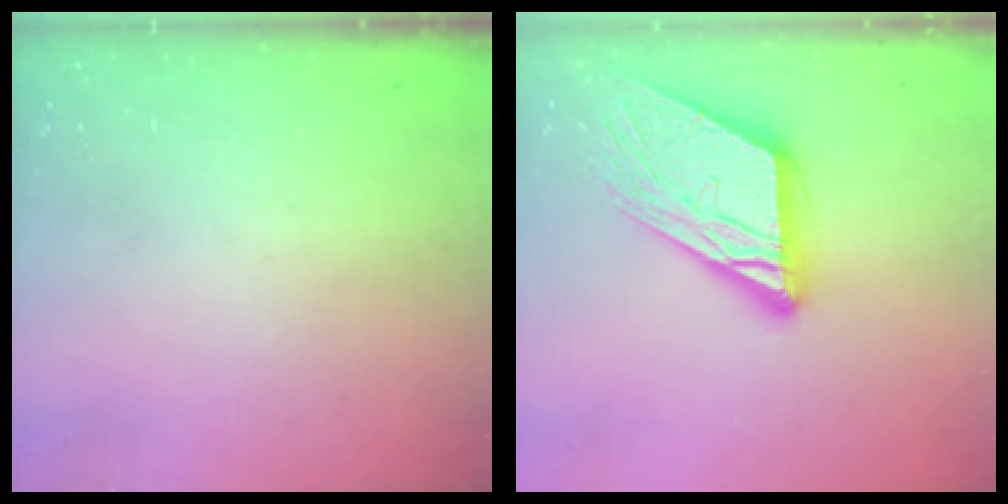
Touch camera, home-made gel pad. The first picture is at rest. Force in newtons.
{"total": 15.7, "press": 15.6, "slide": 1.8}